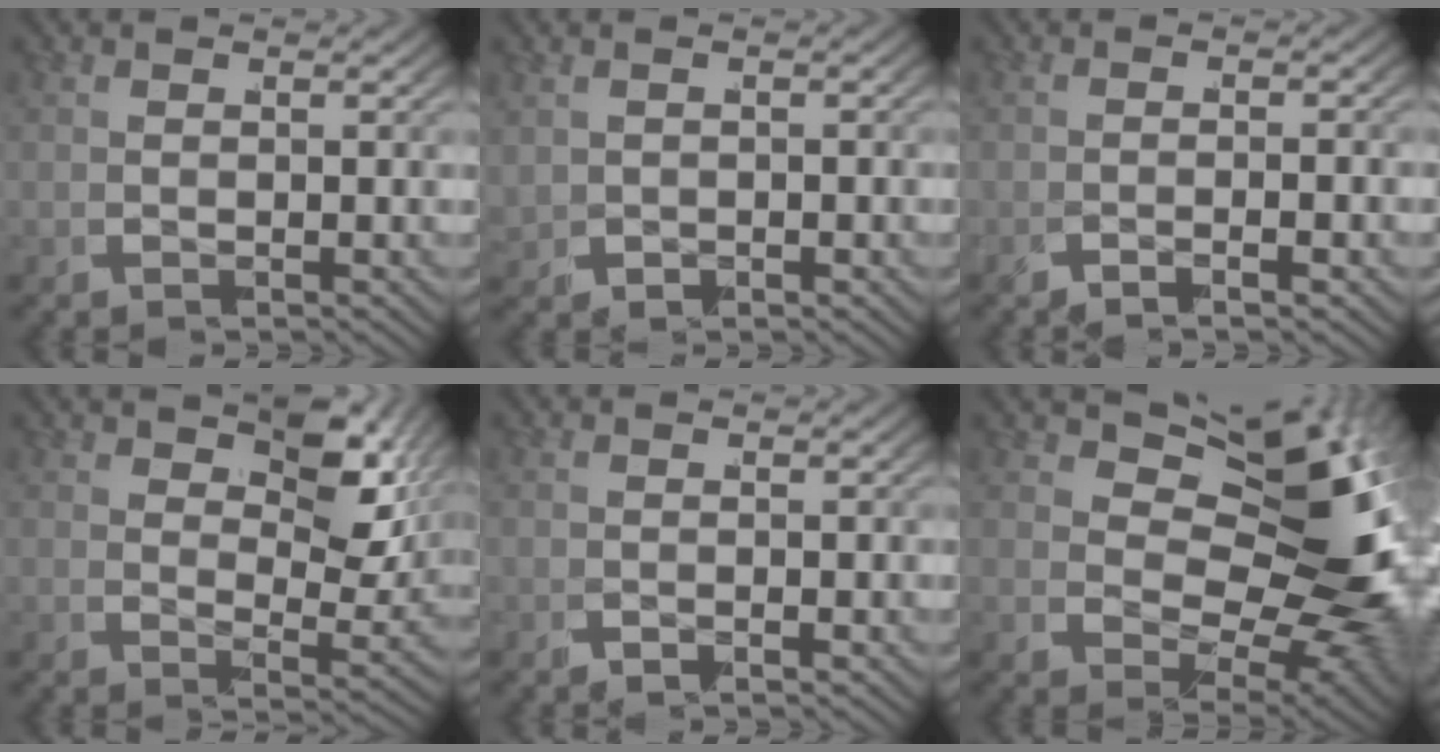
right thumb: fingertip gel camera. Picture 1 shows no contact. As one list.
[{"total": 2.0, "force": [-0.2, 1.5, 1.3], "torque": [-0.028, -0.003, -0.002]}, {"total": 2.4, "force": [-1.8, 0.9, 1.3], "torque": [-0.033, 0.009, -0.041]}, {"total": 6.5, "force": [3.1, 2.9, 4.9], "torque": [-0.071, -0.010, 0.046]}, {"total": 1.6, "force": [-0.8, 0.9, 1.0], "torque": [-0.026, -0.001, -0.018]}, {"total": 14.7, "force": [1.4, 8.6, 11.8], "torque": [-0.179, -0.035, 0.039]}]